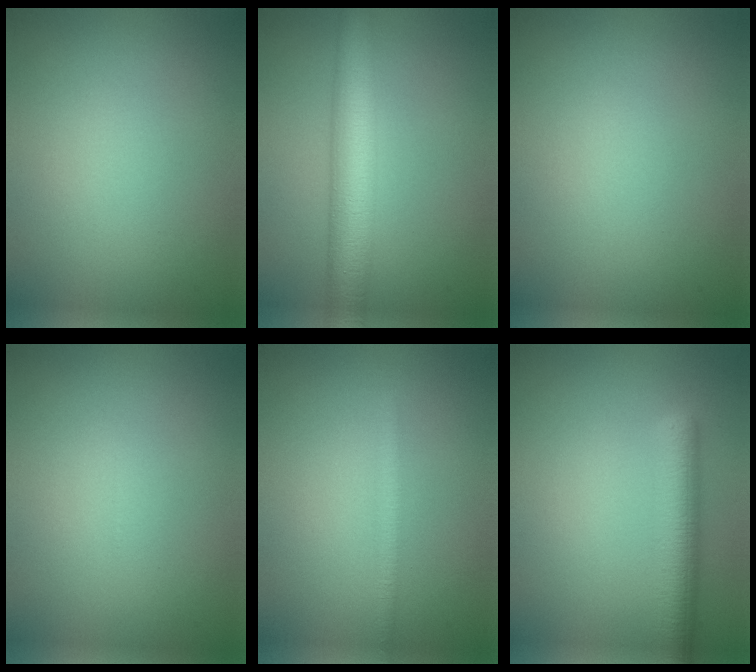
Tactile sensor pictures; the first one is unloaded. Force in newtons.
{"total": 6.8, "press": 6.8, "slide": 0.2}
{"total": 0.0}
{"total": 0.0}
{"total": 1.6, "press": 1.6, "slide": 0.0}
{"total": 5.0, "press": 5.0, "slide": 0.3}